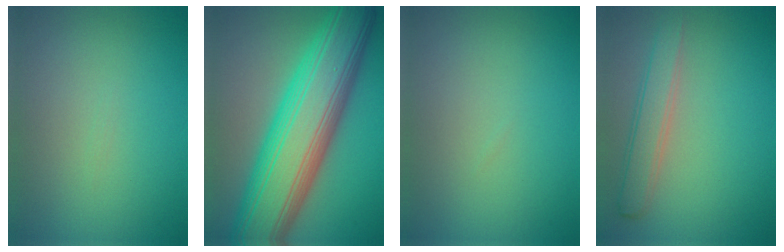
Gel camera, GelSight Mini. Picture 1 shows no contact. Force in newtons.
{"total": 14.4, "press": 14.3, "slide": 0.4}
{"total": 0.0}
{"total": 2.9, "press": 2.9, "slide": 0.2}